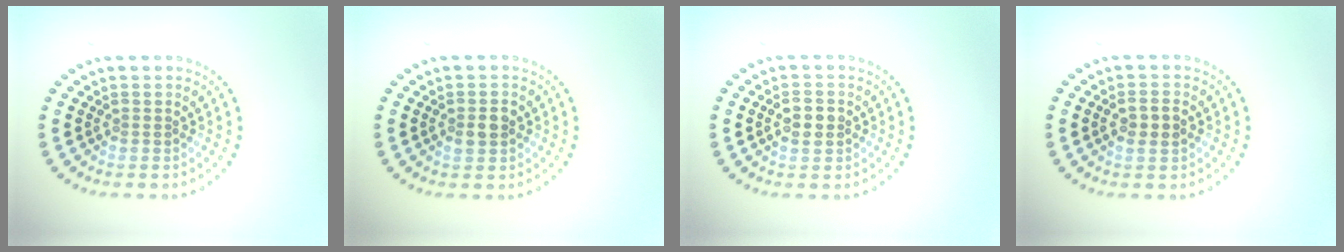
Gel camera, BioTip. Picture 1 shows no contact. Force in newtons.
{"total": 1.6, "press": 1.6, "slide": 0.1}
{"total": 2.1, "press": 2.1, "slide": 0.1}
{"total": 2.1, "press": 2.0, "slide": 0.4}